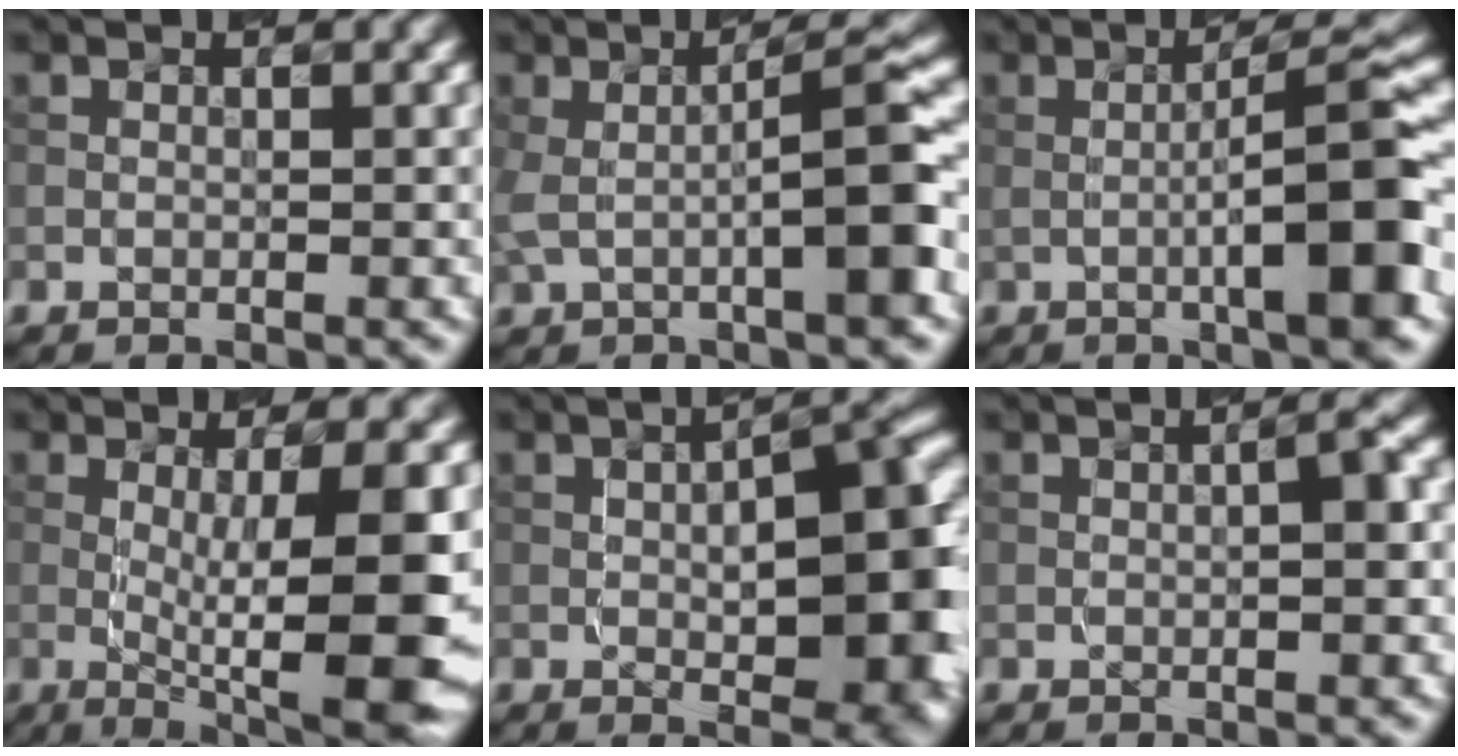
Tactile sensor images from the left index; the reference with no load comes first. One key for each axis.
{"total": 6.4, "fx": -0.2, "fy": 1.4, "fz": 6.3, "tx": -0.099, "ty": 0.009, "tz": -0.005}
{"total": 8.3, "fx": -0.8, "fy": 1.4, "fz": 8.1, "tx": -0.108, "ty": 0.012, "tz": -0.014}
{"total": 11.0, "fx": -0.8, "fy": 2.4, "fz": 10.7, "tx": -0.145, "ty": -0.015, "tz": -0.007}
{"total": 10.5, "fx": -0.7, "fy": 4.4, "fz": 9.5, "tx": -0.113, "ty": 0.008, "tz": -0.010}
{"total": 2.4, "fx": -0.1, "fy": 0.4, "fz": 2.3, "tx": -0.034, "ty": 0.006, "tz": 0.001}